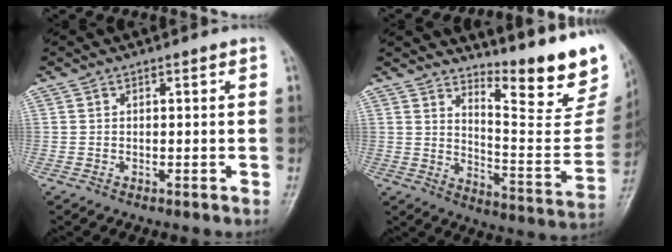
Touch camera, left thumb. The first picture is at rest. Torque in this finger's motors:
{"motor_torque": [0.85, -0.75, -0.07, -0.69, 0.13]}